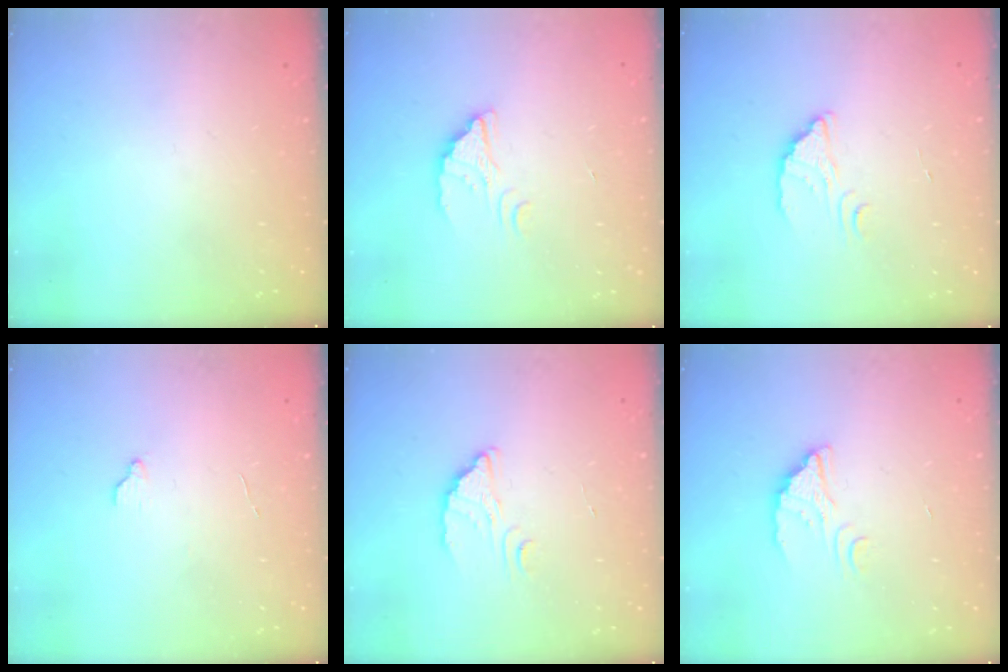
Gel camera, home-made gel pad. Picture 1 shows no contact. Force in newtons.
{"total": 2.1, "press": 2.1, "slide": 0.2}
{"total": 2.7, "press": 2.7, "slide": 0.2}
{"total": 3.4, "press": 3.4, "slide": 0.2}
{"total": 2.6, "press": 2.6, "slide": 0.1}
{"total": 2.9, "press": 2.9, "slide": 0.1}